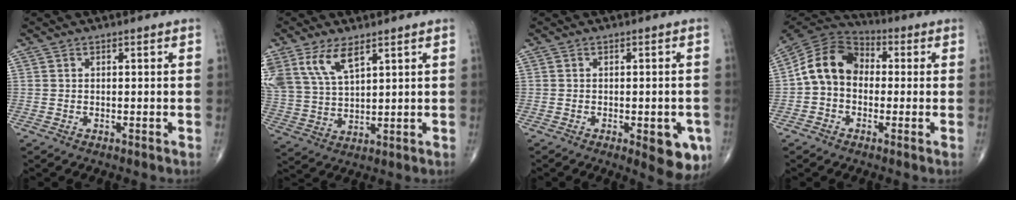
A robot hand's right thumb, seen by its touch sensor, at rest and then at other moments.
{"total": 10.7, "force": [6.2, 4.8, 7.3], "torque": [-0.148, -0.013, 0.134]}
{"total": 8.0, "force": [-2.8, 3.0, 6.8], "torque": [-0.062, -0.004, -0.027]}
{"total": 11.4, "force": [-0.3, 8.9, 7.1], "torque": [-0.117, 0.037, -0.023]}